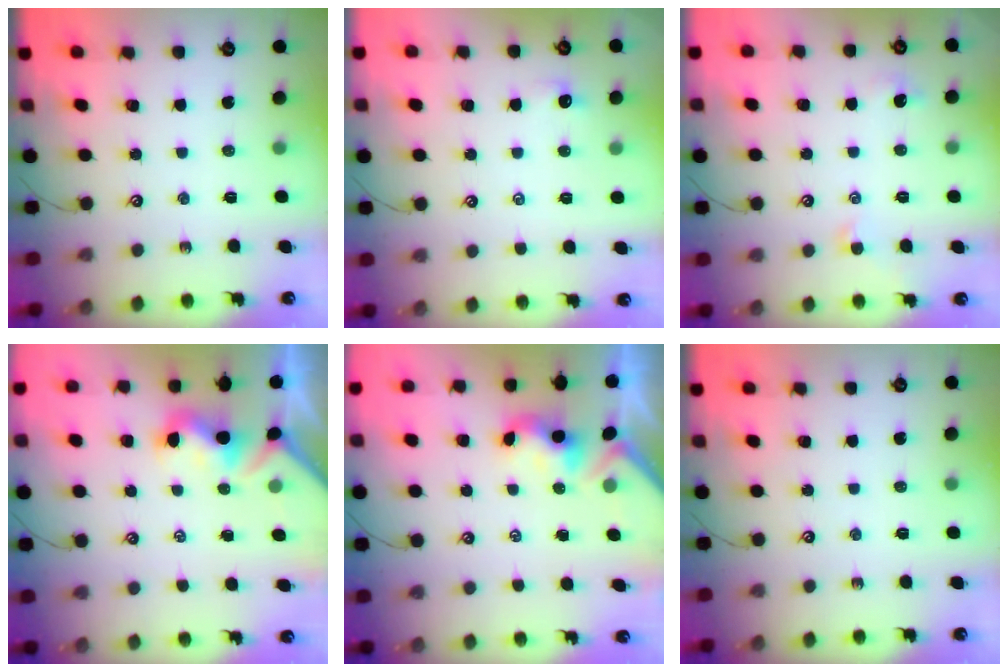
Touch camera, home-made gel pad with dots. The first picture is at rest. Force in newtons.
{"total": 1.6, "press": 1.6, "slide": 0.4}
{"total": 1.5, "press": 1.4, "slide": 0.5}
{"total": 0.8, "press": 0.6, "slide": 0.5}
{"total": 1.0, "press": 0.9, "slide": 0.5}
{"total": 0.0}